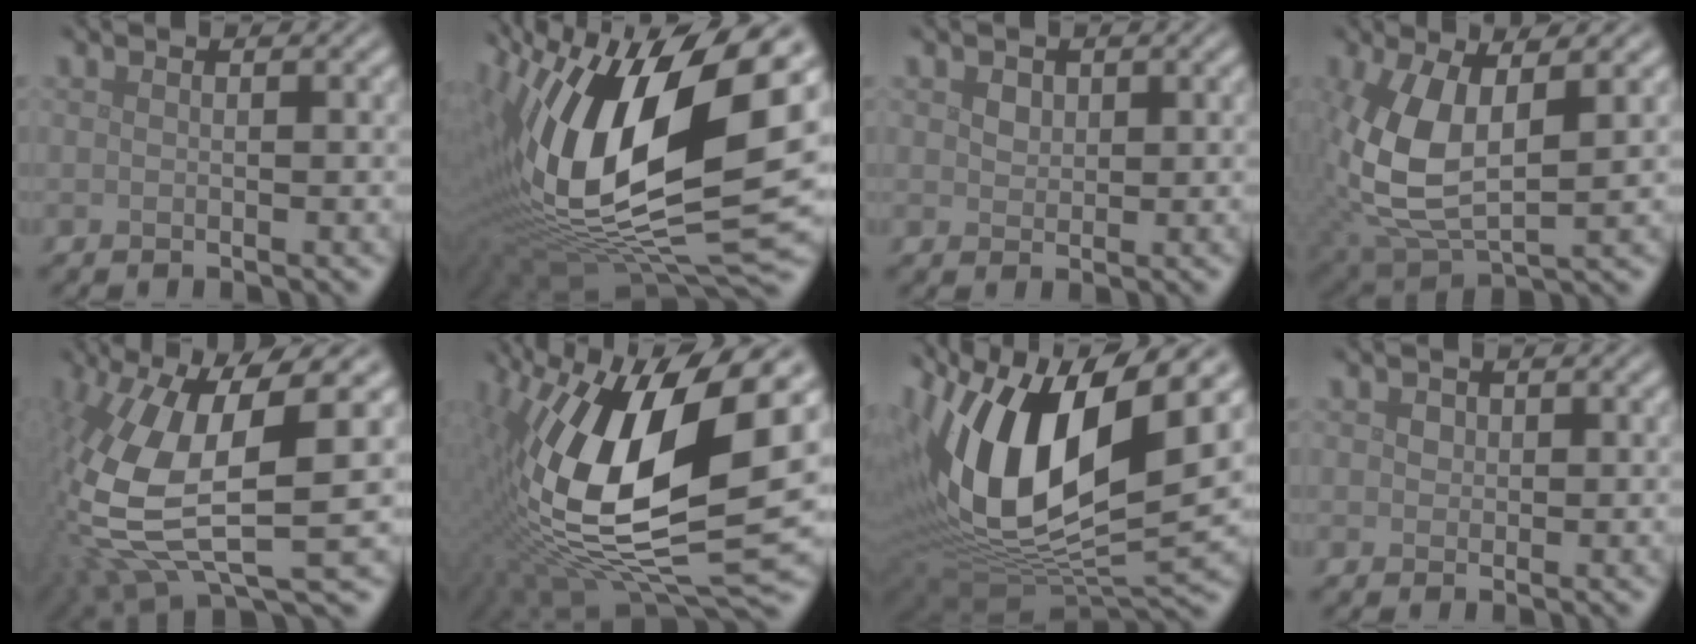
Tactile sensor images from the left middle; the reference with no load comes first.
{"total": 18.3, "force": [3.4, 8.2, 16.1], "torque": [-0.314, -0.001, 0.053]}
{"total": 1.3, "force": [0.7, 1.0, 0.5], "torque": [-0.010, -0.002, 0.013]}
{"total": 8.6, "force": [0.8, 4.2, 7.4], "torque": [-0.176, -0.005, 0.020]}
{"total": 12.6, "force": [0.6, 4.7, 11.7], "torque": [-0.270, -0.022, 0.020]}
{"total": 17.1, "force": [2.0, 7.6, 15.3], "torque": [-0.305, -0.017, 0.035]}
{"total": 15.3, "force": [3.5, 7.5, 12.9], "torque": [-0.259, -0.002, 0.060]}
{"total": 1.0, "force": [0.3, 0.8, 0.3], "torque": [-0.004, 0.000, 0.004]}